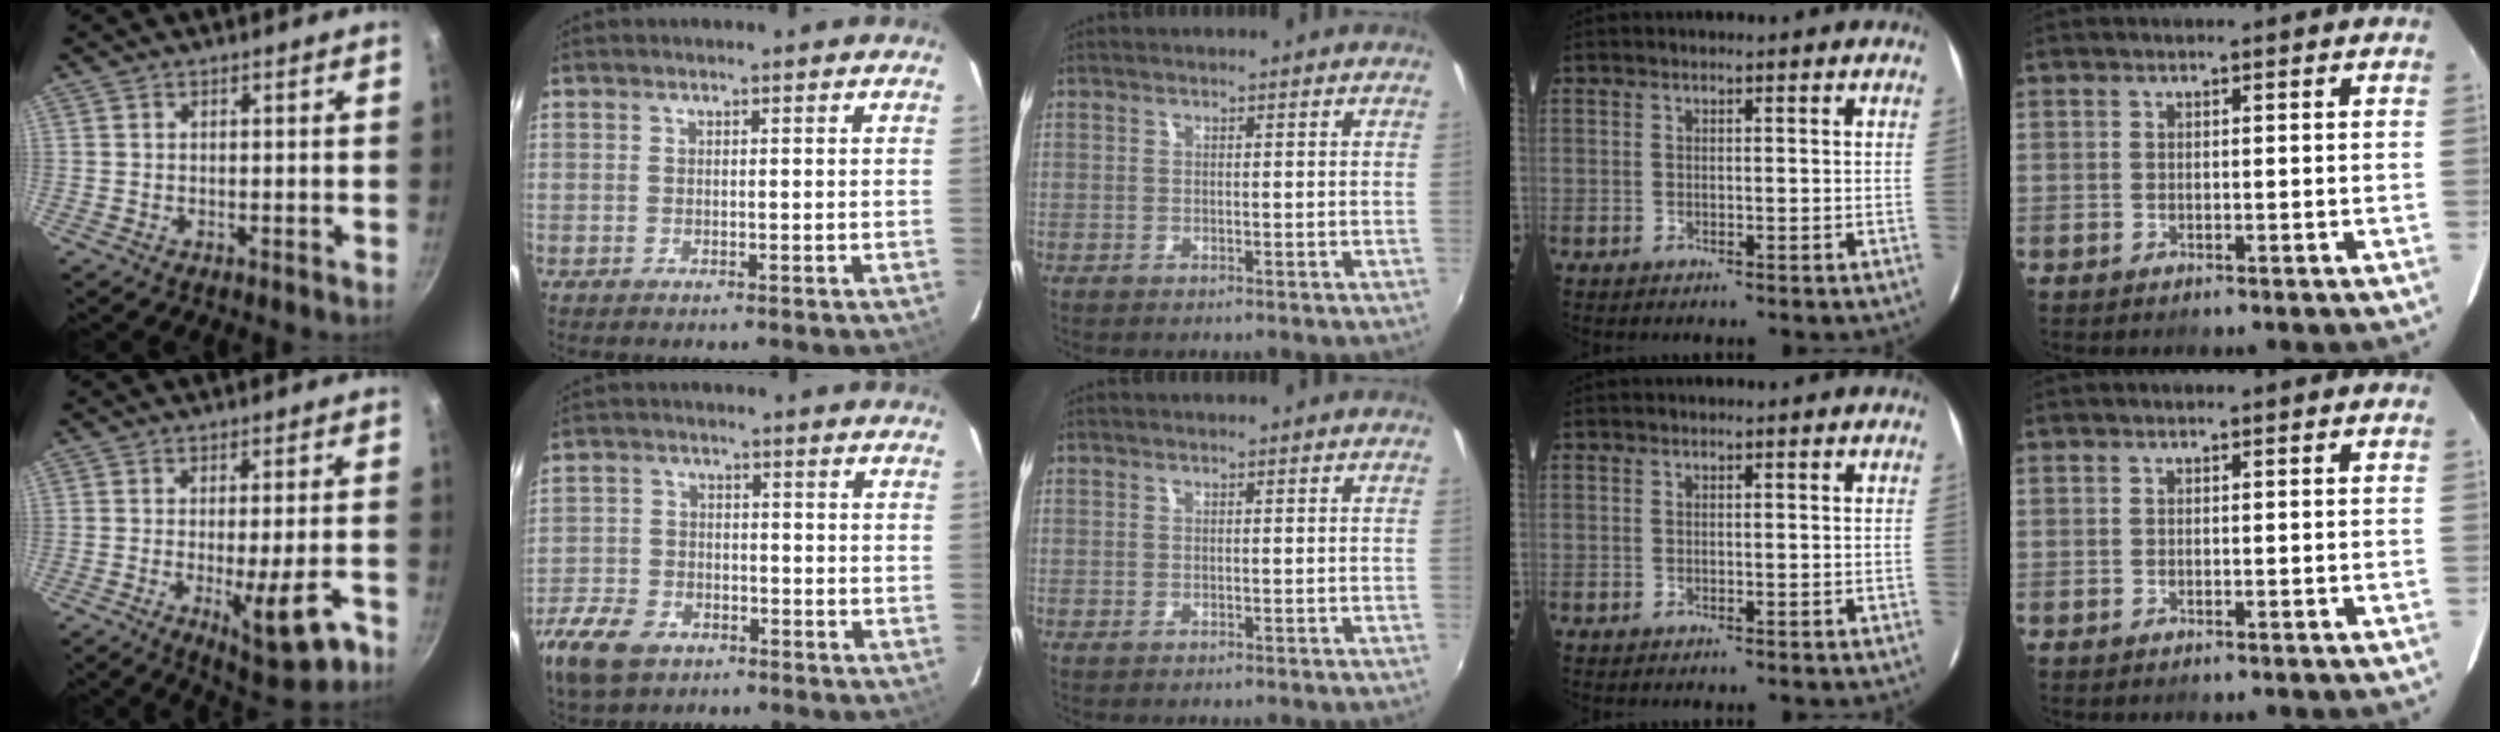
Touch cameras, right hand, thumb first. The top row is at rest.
{"thumb": {"total": 11.0, "force": [-4.4, 2.6, 9.7], "torque": [-0.120, 0.003, -0.054]}, "index": {"total": 12.0, "force": [-7.5, 7.5, 5.7], "torque": [-0.165, -0.007, -0.144]}}